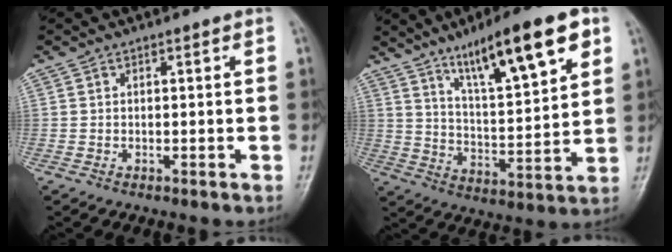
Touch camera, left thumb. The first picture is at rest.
{"total": 17.6, "force": [9.9, 4.1, 13.9], "torque": [-0.202, -0.039, 0.167]}